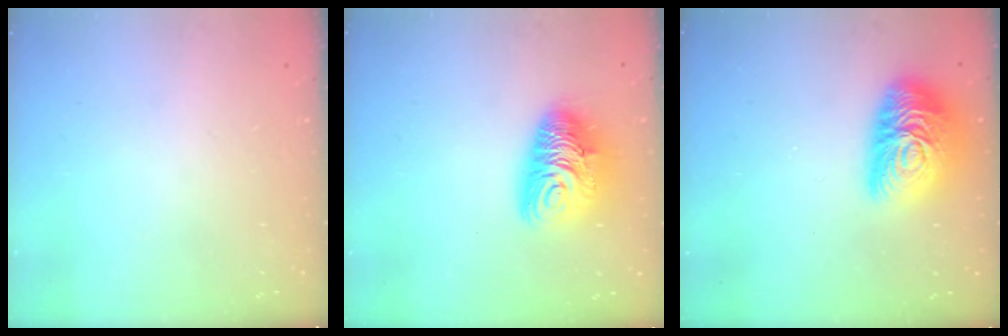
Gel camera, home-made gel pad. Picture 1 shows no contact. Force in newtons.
{"total": 13.0, "press": 12.9, "slide": 1.6}
{"total": 18.3, "press": 18.3, "slide": 1.1}